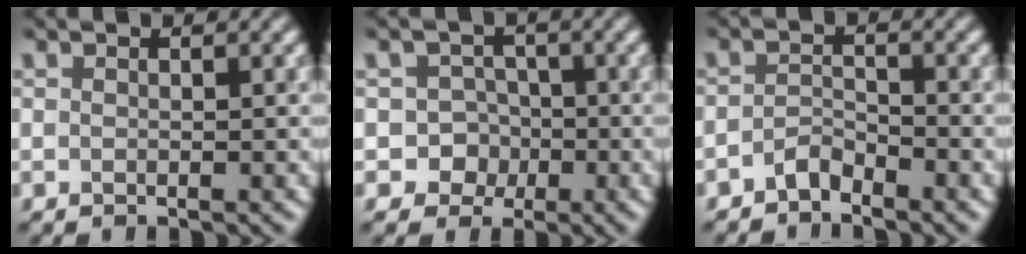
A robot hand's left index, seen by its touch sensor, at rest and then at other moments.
{"total": 4.6, "force": [-1.6, 4.3, 0.3], "torque": [0.034, 0.016, -0.041]}
{"total": 1.6, "force": [-1.5, 0.4, 0.4], "torque": [-0.009, 0.012, -0.033]}